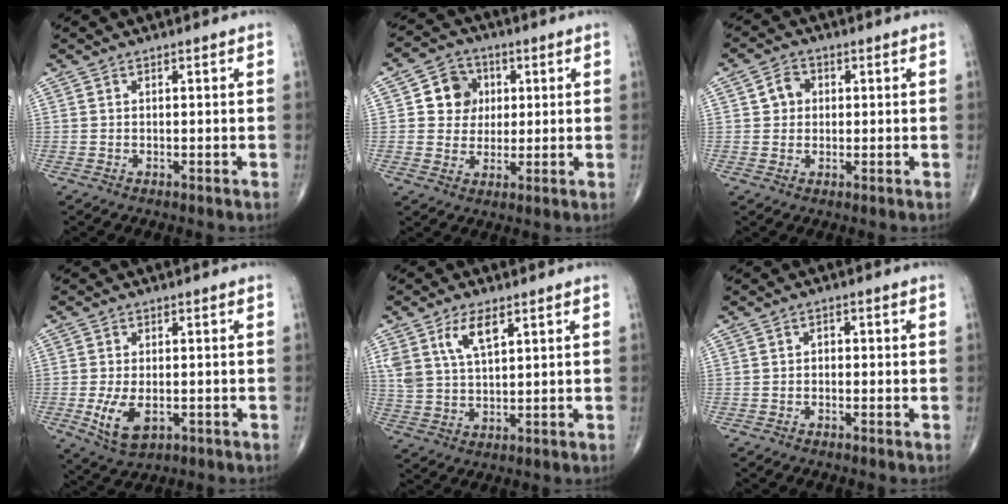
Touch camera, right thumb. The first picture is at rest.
{"total": 7.9, "force": [1.7, 7.1, 3.0], "torque": [-0.009, 0.002, 0.024]}
{"total": 3.9, "force": [0.7, 3.4, 1.8], "torque": [-0.012, 0.005, 0.007]}
{"total": 7.1, "force": [-1.7, 3.9, 5.6], "torque": [-0.106, -0.009, -0.021]}
{"total": 7.2, "force": [3.7, 3.1, 5.3], "torque": [-0.098, -0.014, 0.078]}
{"total": 1.1, "force": [-0.3, 0.9, 0.6], "torque": [0.004, 0.005, -0.011]}